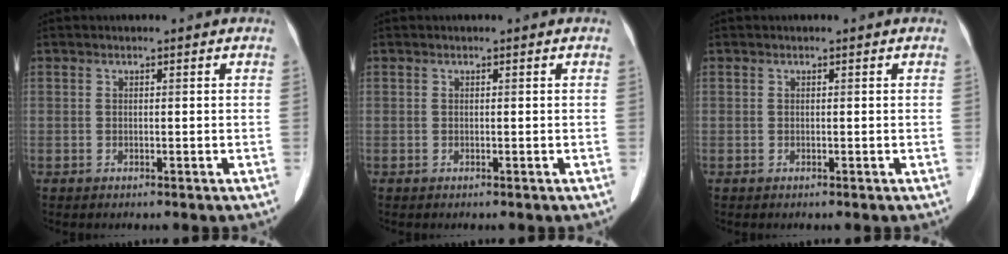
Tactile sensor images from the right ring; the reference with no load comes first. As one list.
[{"total": 0.0}, {"total": 0.0}]